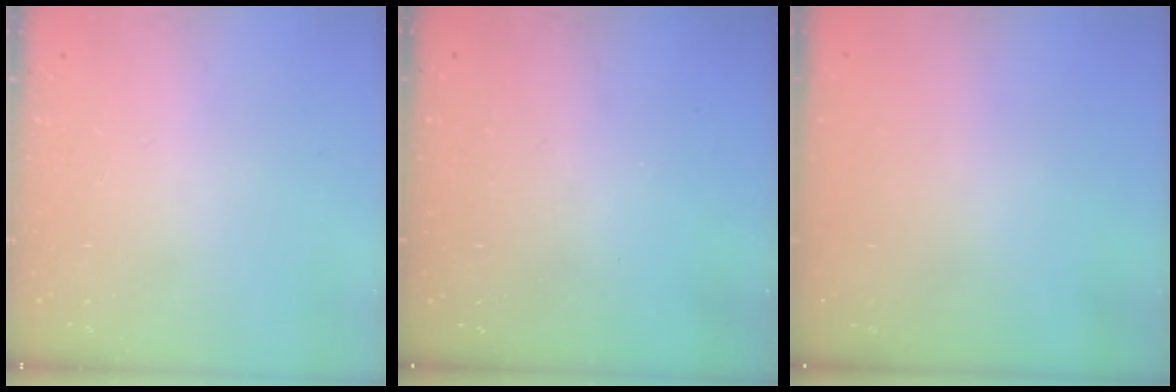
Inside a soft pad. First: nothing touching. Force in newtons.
{"total": 3.3, "press": 3.3, "slide": 0.1}
{"total": 2.9, "press": 2.9, "slide": 0.1}